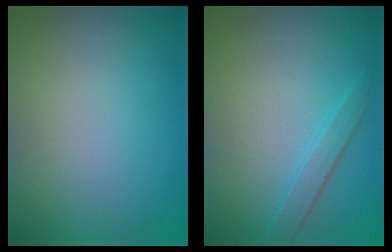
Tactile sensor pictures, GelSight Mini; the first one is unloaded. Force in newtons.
{"total": 1.6, "press": 1.6, "slide": 0.0}